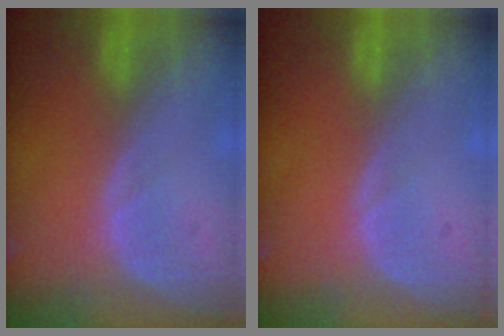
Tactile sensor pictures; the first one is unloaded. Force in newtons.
{"total": 0.0}